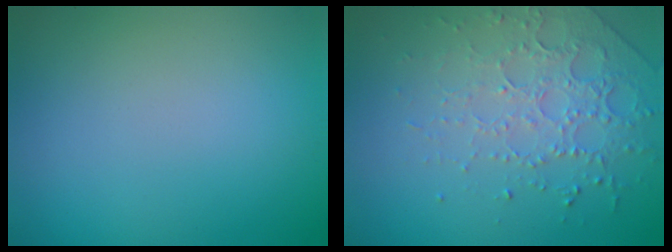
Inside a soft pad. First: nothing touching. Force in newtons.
{"total": 4.4, "press": 3.0, "slide": 3.2}